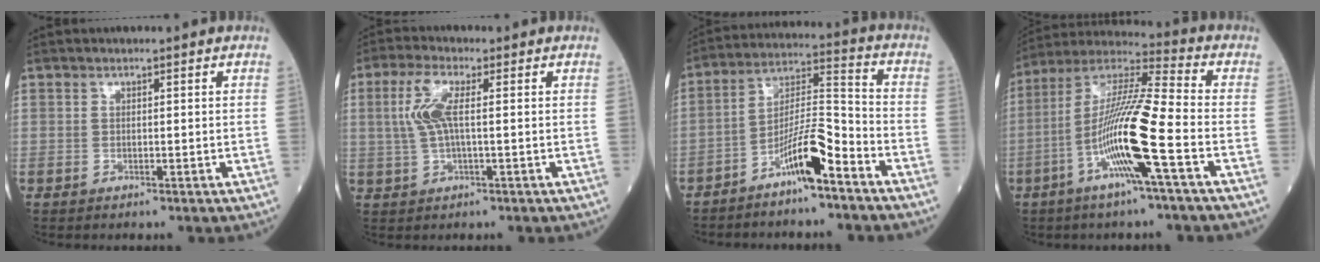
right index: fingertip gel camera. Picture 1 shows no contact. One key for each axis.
{"total": 5.5, "fx": 0.8, "fy": 1.2, "fz": 5.3, "tx": -0.128, "ty": 0.011, "tz": 0.017}
{"total": 9.4, "fx": -6.0, "fy": 1.0, "fz": 7.1, "tx": -0.134, "ty": 0.012, "tz": -0.108}
{"total": 14.9, "fx": -5.0, "fy": -0.3, "fz": 14.0, "tx": -0.275, "ty": 0.001, "tz": -0.103}